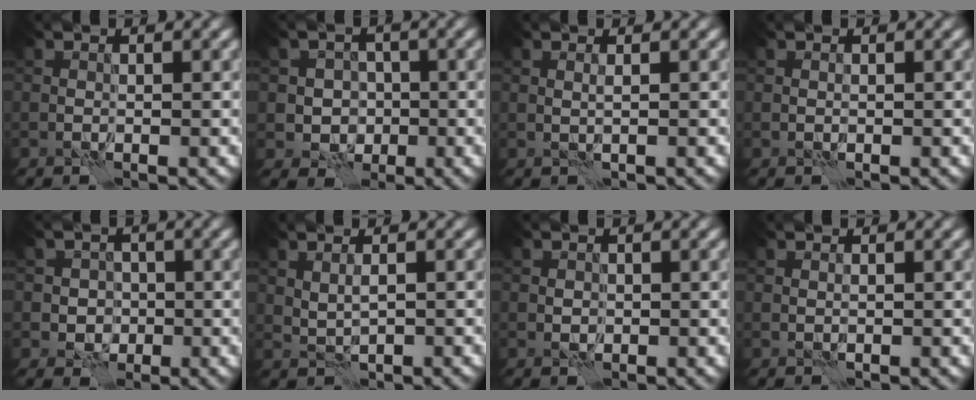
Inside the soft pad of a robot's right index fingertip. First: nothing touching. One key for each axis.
{"total": 3.4, "fx": -0.8, "fy": 3.0, "fz": 1.2, "tx": -0.001, "ty": 0.001, "tz": -0.027}
{"total": 0.5, "fx": 0.1, "fy": -0.4, "fz": 0.3, "tx": -0.007, "ty": -0.001, "tz": 0.001}
{"total": 0.0}
{"total": 2.6, "fx": -0.6, "fy": 2.4, "fz": 0.9, "tx": 0.009, "ty": 0.000, "tz": -0.023}
{"total": 1.3, "fx": 0.3, "fy": 0.5, "fz": 1.2, "tx": -0.021, "ty": -0.002, "tz": 0.009}
{"total": 0.7, "fx": -0.1, "fy": 0.6, "fz": 0.3, "tx": -0.006, "ty": 0.000, "tz": -0.004}
{"total": 0.0}